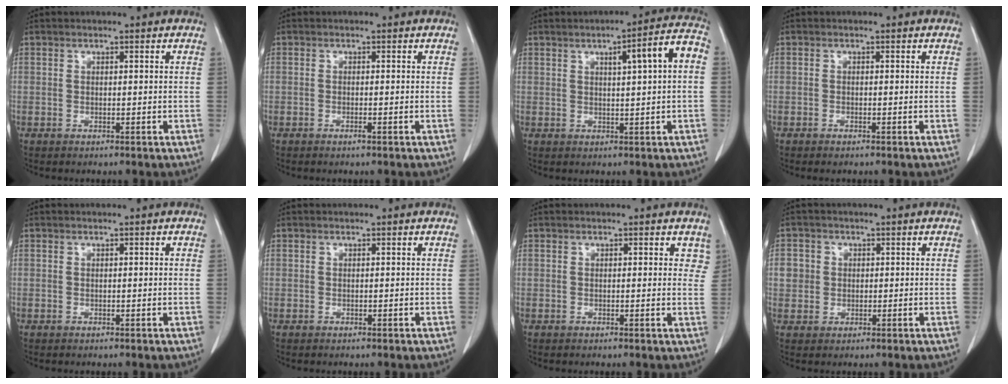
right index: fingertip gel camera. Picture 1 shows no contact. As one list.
[{"total": 0.5, "force": [-0.4, 0.0, 0.4], "torque": [-0.010, 0.001, -0.005]}, {"total": 7.6, "force": [1.4, 0.4, 7.5], "torque": [-0.104, 0.018, 0.017]}, {"total": 0.8, "force": [-0.6, 0.1, 0.4], "torque": [-0.013, -0.002, -0.008]}, {"total": 0.0}, {"total": 0.0}, {"total": 2.4, "force": [1.4, 1.2, 1.5], "torque": [0.001, 0.001, 0.010]}, {"total": 3.4, "force": [0.5, 3.3, 0.6], "torque": [-0.001, 0.010, 0.011]}]